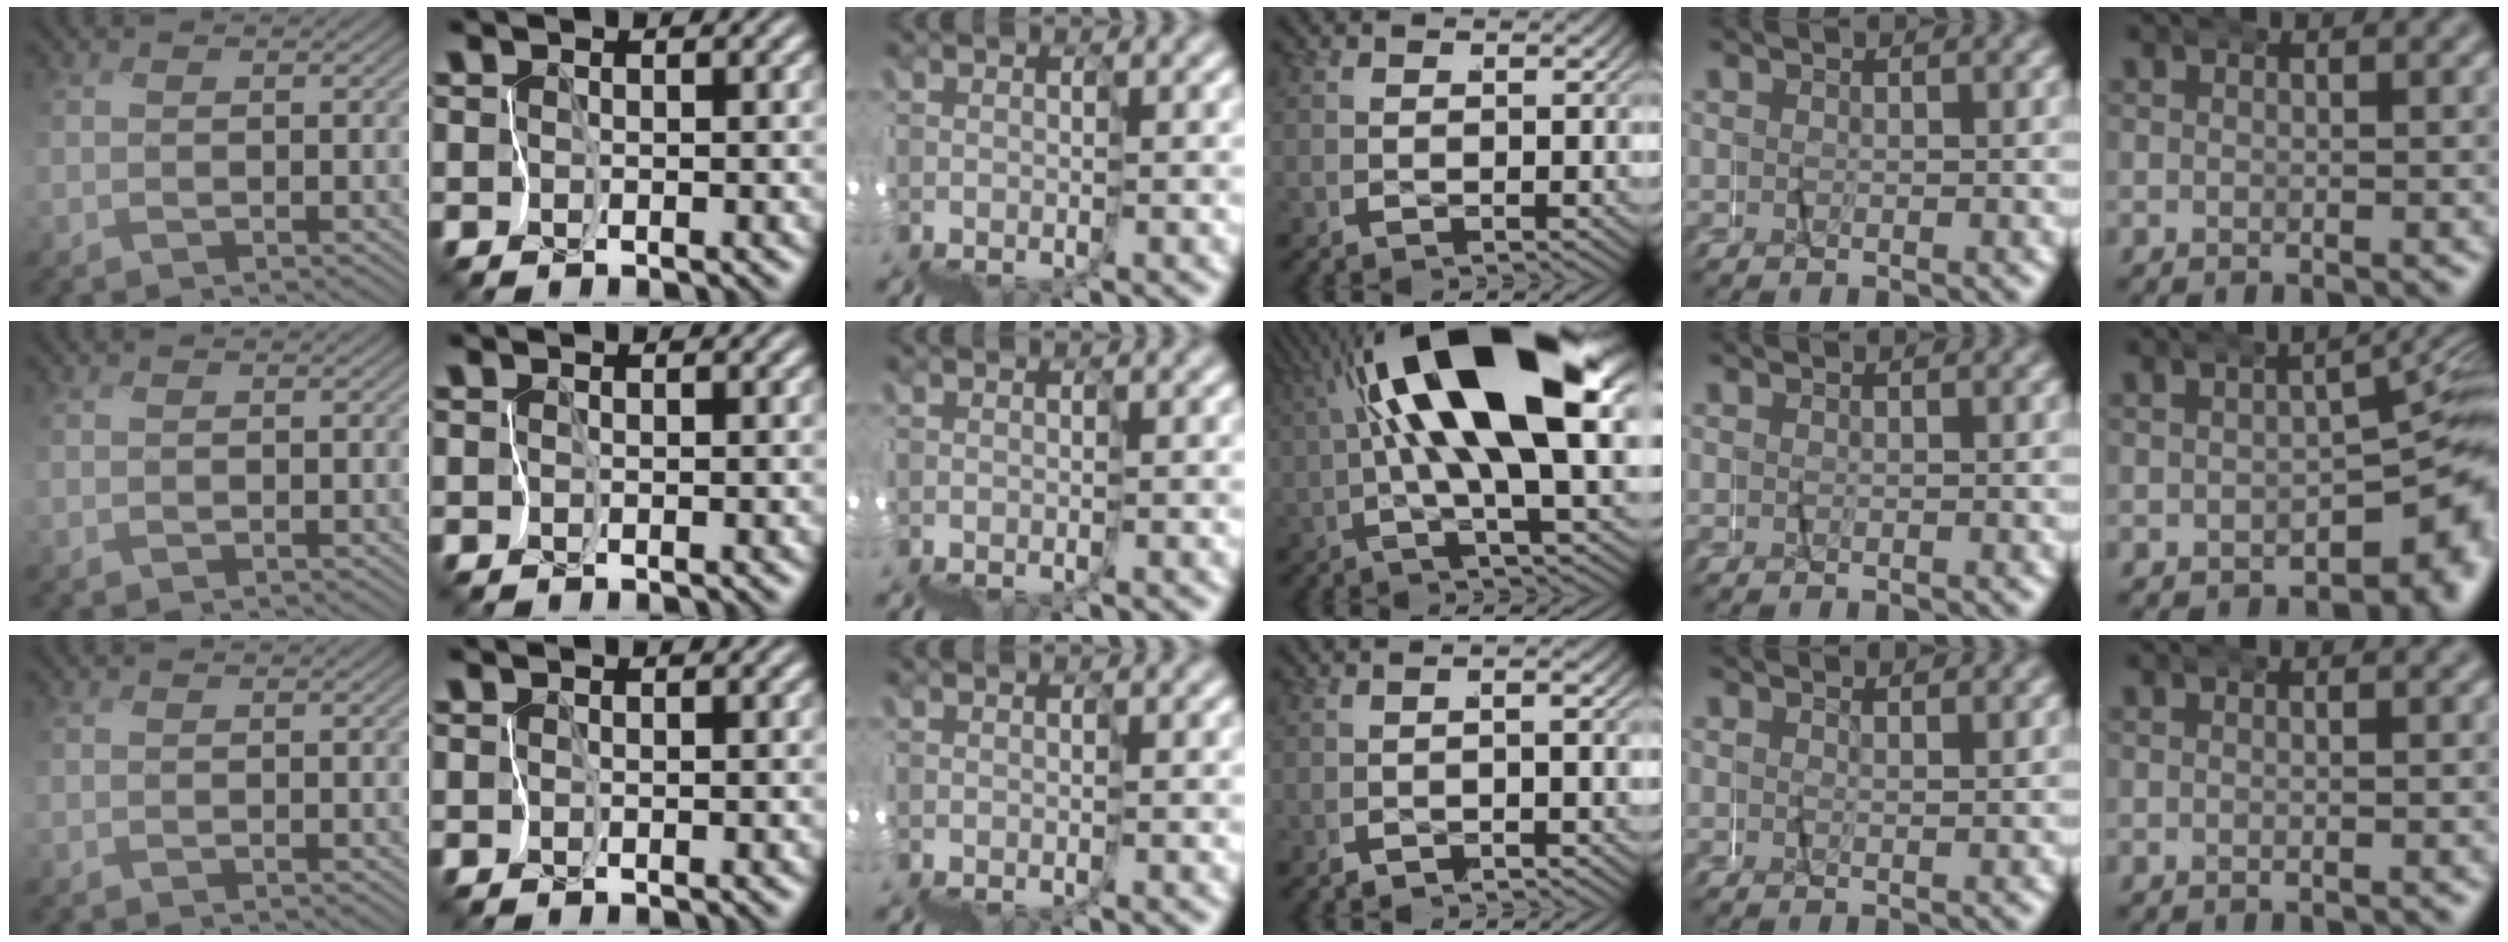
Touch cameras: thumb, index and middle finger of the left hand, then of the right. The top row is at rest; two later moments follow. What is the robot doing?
{"motion": "wrap", "object": "felt sheet"}